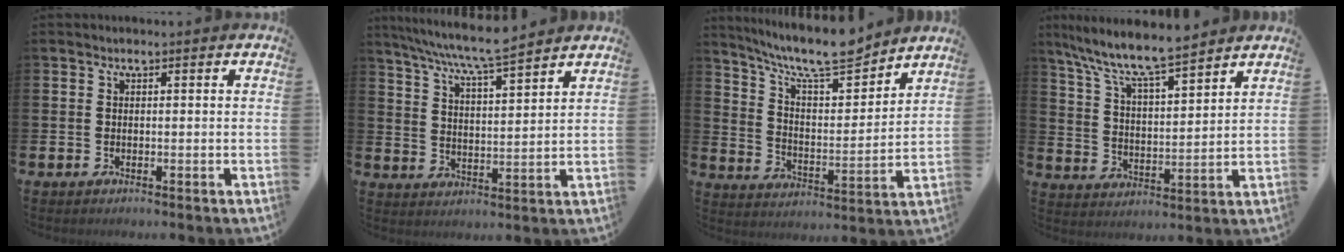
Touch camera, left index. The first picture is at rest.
{"total": 7.5, "force": [7.1, 0.1, 2.5], "torque": [-0.077, -0.038, 0.125]}
{"total": 10.3, "force": [9.3, 1.9, 3.8], "torque": [-0.099, -0.065, 0.163]}
{"total": 8.7, "force": [8.1, 0.8, 3.1], "torque": [-0.098, -0.052, 0.141]}